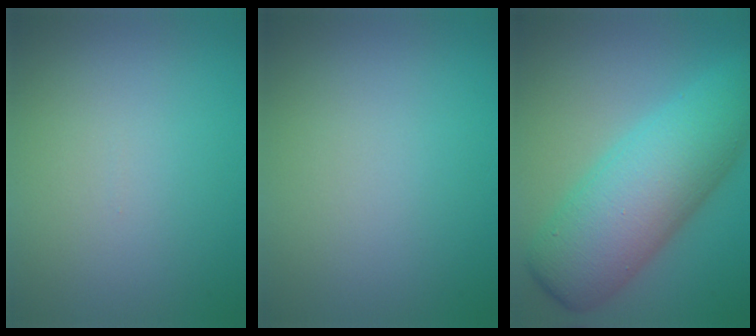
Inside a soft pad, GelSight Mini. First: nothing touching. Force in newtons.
{"total": 0.0}
{"total": 9.9, "press": 9.9, "slide": 0.1}